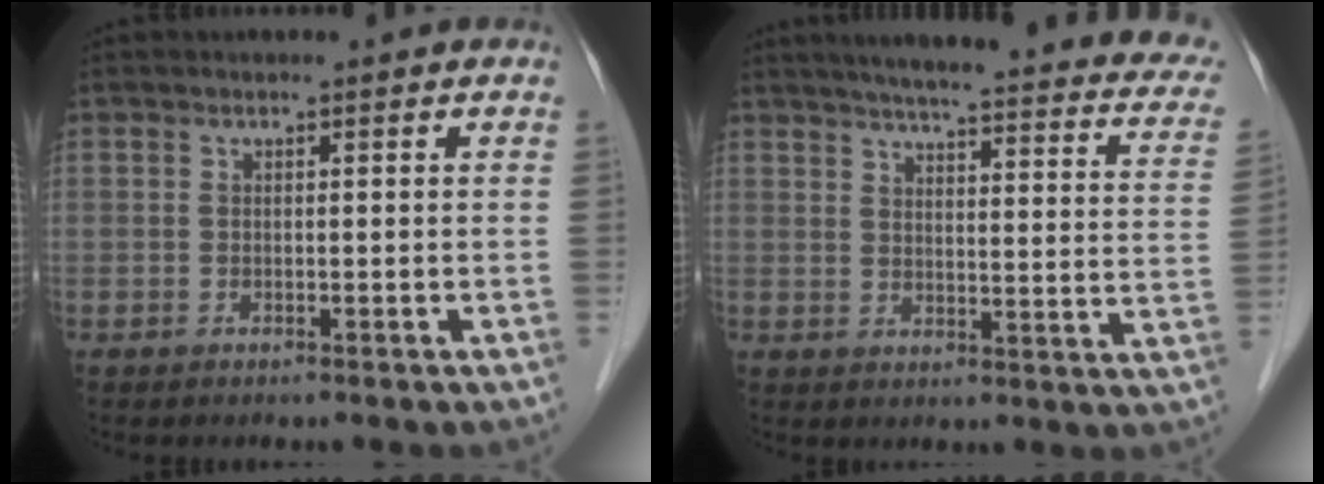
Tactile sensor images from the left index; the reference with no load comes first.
{"total": 26.1, "force": [22.0, 3.4, 13.7], "torque": [-0.178, -0.019, 0.249]}